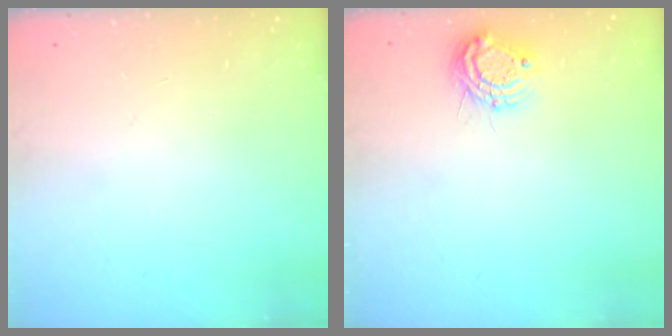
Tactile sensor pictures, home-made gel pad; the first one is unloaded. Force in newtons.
{"total": 8.8, "press": 8.8, "slide": 0.8}